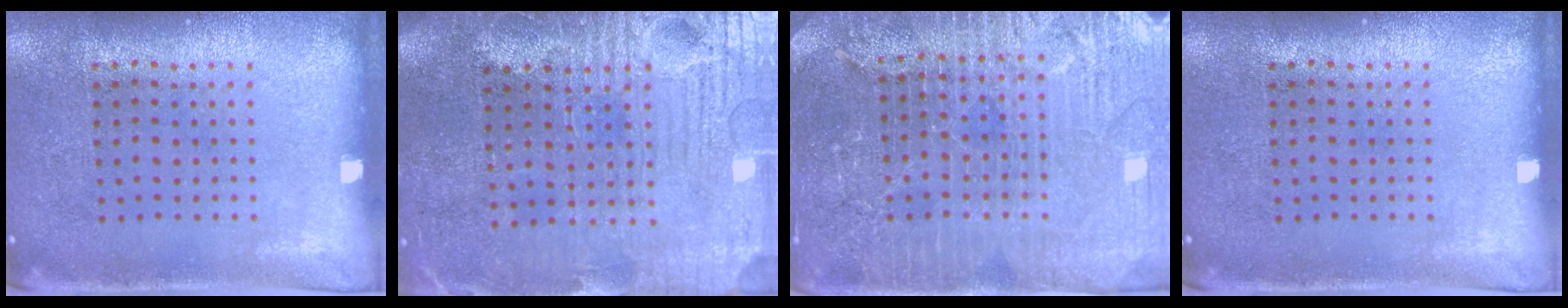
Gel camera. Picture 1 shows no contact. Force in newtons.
{"total": 4.0, "press": 3.6, "slide": 1.6}
{"total": 4.4, "press": 4.2, "slide": 1.5}
{"total": 0.0}